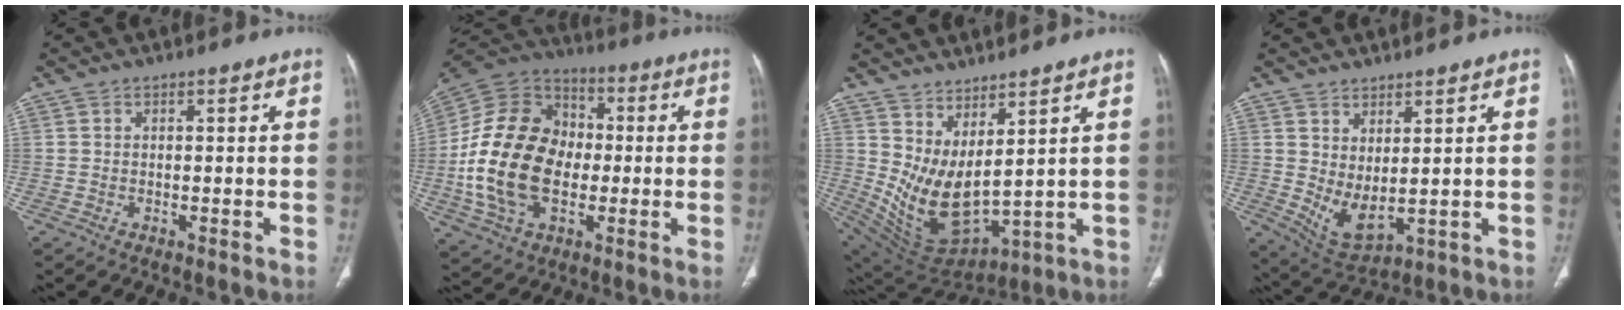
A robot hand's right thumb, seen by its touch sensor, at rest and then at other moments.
{"total": 22.7, "force": [-2.7, 16.0, 15.9], "torque": [-0.286, 0.020, -0.046]}
{"total": 12.9, "force": [5.3, 5.2, 10.5], "torque": [-0.189, -0.054, 0.130]}
{"total": 7.1, "force": [1.7, 3.2, 6.1], "torque": [-0.111, -0.027, 0.053]}